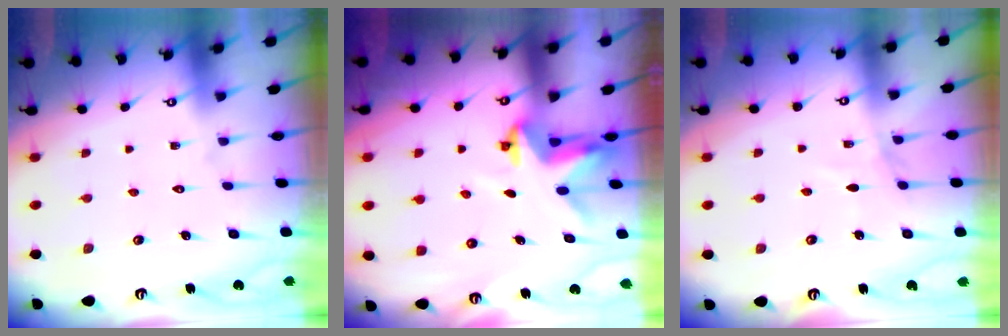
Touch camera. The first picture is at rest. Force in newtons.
{"total": 3.5, "press": 3.5, "slide": 0.3}
{"total": 2.6, "press": 2.6, "slide": 0.3}